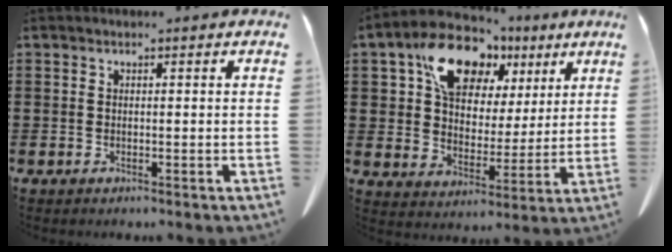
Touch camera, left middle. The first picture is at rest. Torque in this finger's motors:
{"motor_torque": [2.14, 0.00, 0.84, 0.21]}